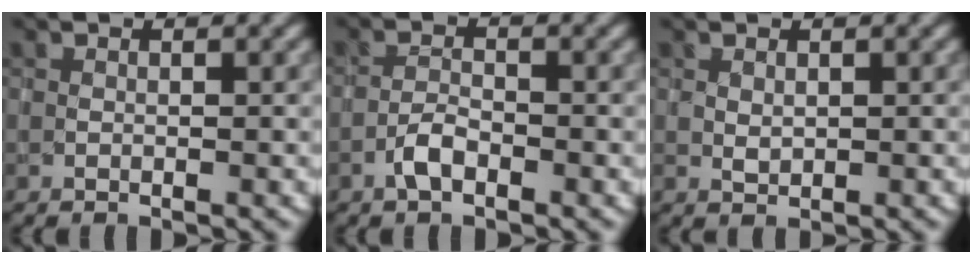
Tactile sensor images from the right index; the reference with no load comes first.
{"total": 2.1, "force": [-1.2, 0.8, 1.5], "torque": [-0.029, 0.004, -0.027]}
{"total": 0.9, "force": [0.3, 0.6, 0.7], "torque": [-0.018, -0.005, 0.011]}